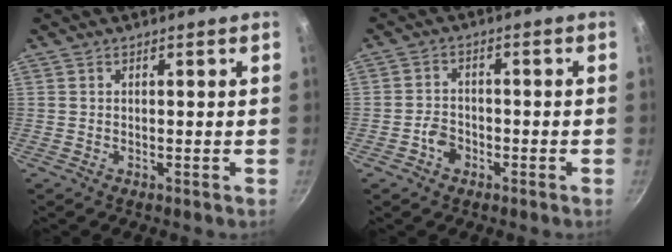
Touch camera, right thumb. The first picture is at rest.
{"total": 3.6, "force": [-1.9, 2.7, 1.5], "torque": [-0.014, 0.022, -0.033]}